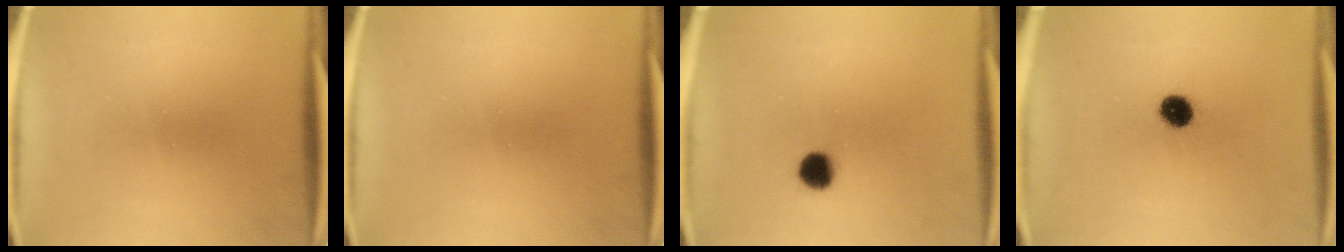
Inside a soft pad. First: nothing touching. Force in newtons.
{"total": 0.0}
{"total": 4.8}
{"total": 5.6}